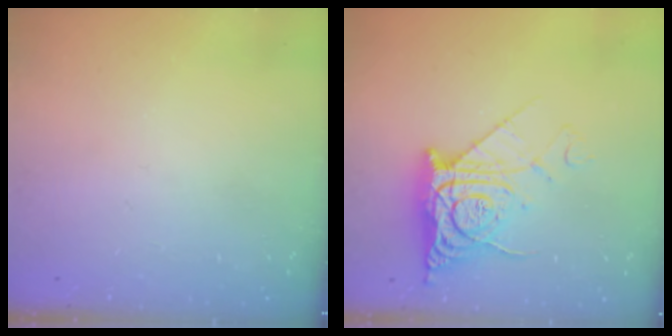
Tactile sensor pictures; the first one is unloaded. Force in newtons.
{"total": 11.9, "press": 11.9, "slide": 1.4}